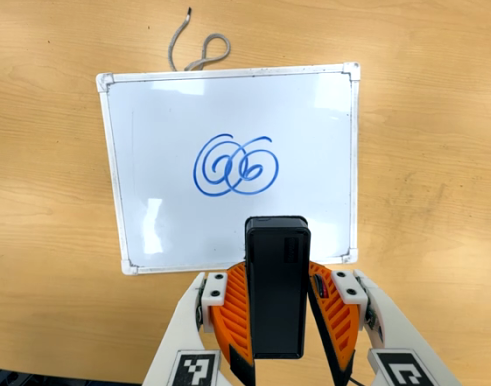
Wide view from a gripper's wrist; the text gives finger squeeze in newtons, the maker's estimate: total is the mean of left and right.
{"total": 5.0, "left": 4.4, "right": 5.6}